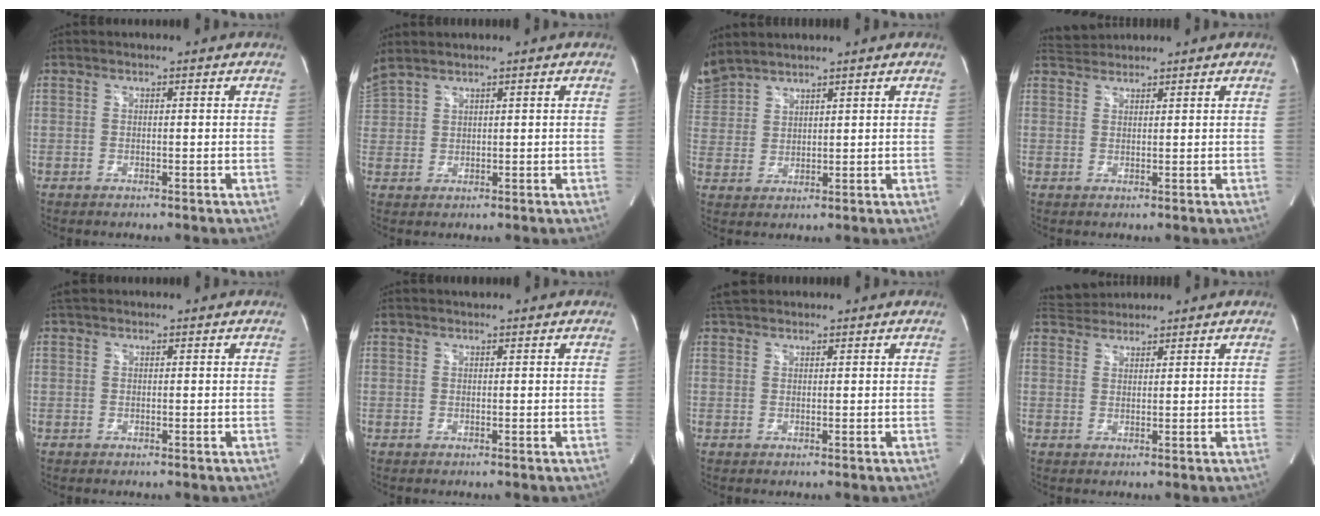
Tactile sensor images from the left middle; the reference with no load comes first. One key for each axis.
{"total": 3.8, "fx": 3.4, "fy": 0.2, "fz": 1.6, "tx": -0.057, "ty": 0.023, "tz": 0.085}
{"total": 5.9, "fx": 5.7, "fy": 1.2, "fz": 0.9, "tx": -0.031, "ty": 0.021, "tz": 0.120}
{"total": 2.4, "fx": 2.4, "fy": 0.1, "fz": -0.5, "tx": -0.006, "ty": 0.014, "tz": 0.052}
{"total": 1.2, "fx": 0.9, "fy": 0.7, "fz": 0.3, "tx": -0.011, "ty": 0.015, "tz": 0.016}
{"total": 1.1, "fx": 1.0, "fy": 0.2, "fz": 0.2, "tx": -0.017, "ty": 0.014, "tz": 0.021}
{"total": 2.7, "fx": 2.4, "fy": 1.2, "fz": 0.5, "tx": -0.015, "ty": 0.022, "tz": 0.042}
{"total": 3.6, "fx": 3.5, "fy": 0.6, "fz": -0.1, "tx": -0.011, "ty": 0.022, "tz": 0.069}